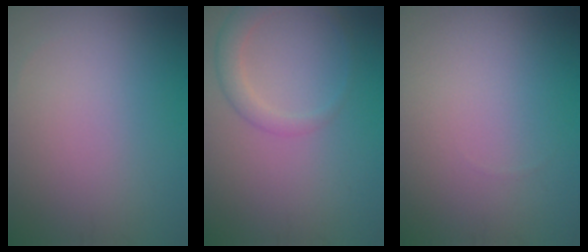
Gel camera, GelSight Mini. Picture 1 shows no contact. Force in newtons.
{"total": 2.5, "press": 2.5, "slide": 0.1}
{"total": 0.0}